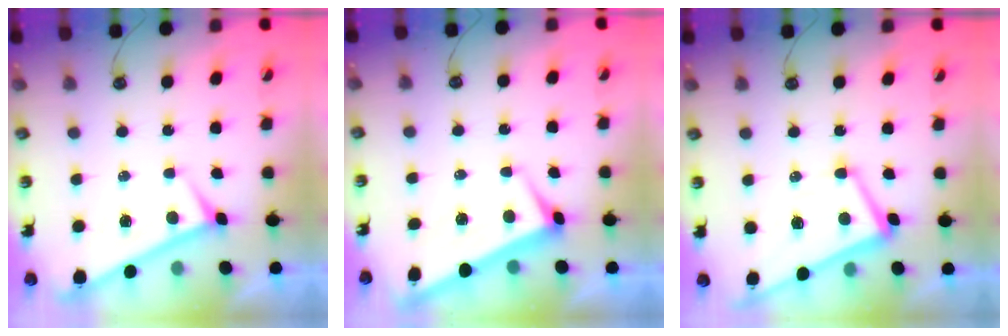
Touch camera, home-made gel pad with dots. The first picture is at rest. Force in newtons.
{"total": 0.9, "press": 0.2, "slide": 0.9}
{"total": 2.1, "press": 2.0, "slide": 0.7}